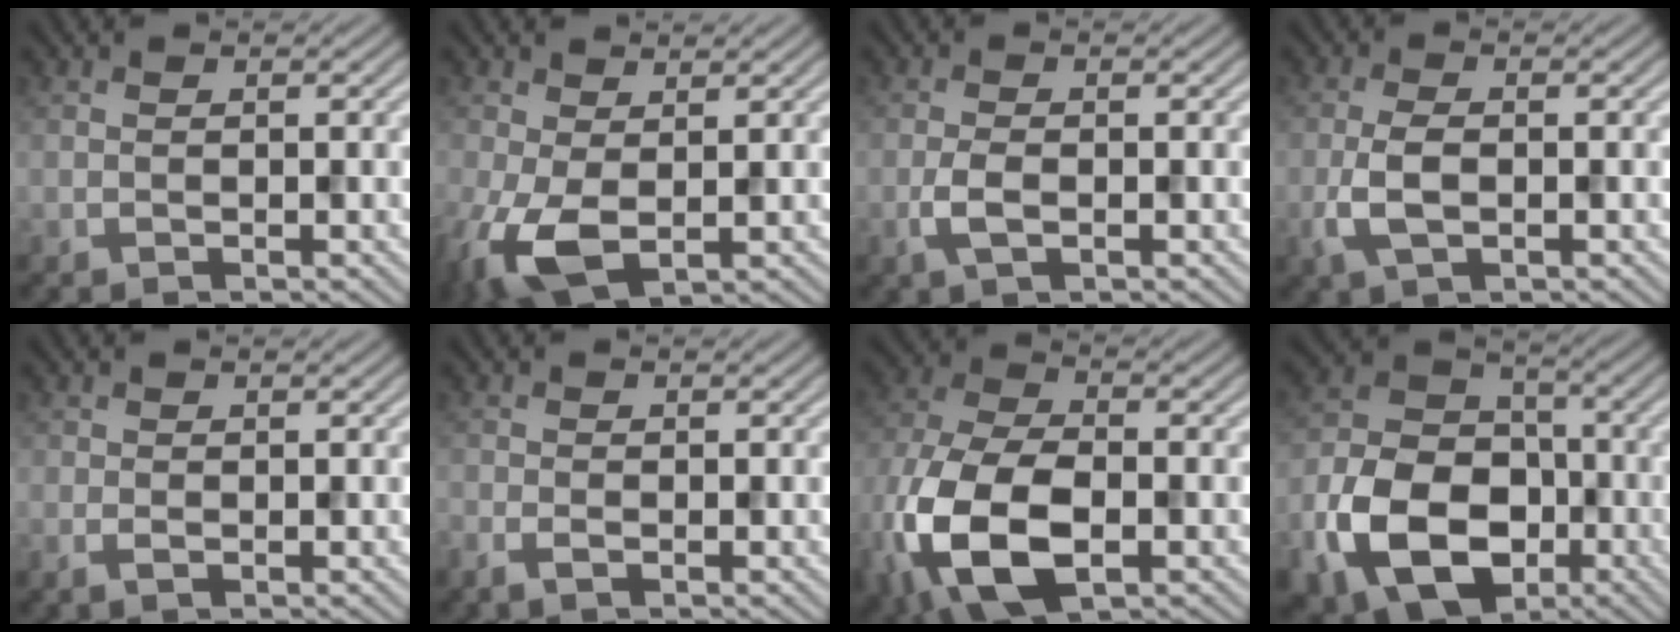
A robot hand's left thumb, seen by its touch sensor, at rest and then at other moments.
{"total": 6.6, "force": [-1.1, 3.8, 5.3], "torque": [-0.139, -0.011, -0.023]}
{"total": 2.5, "force": [-0.8, 1.1, 2.1], "torque": [-0.051, -0.004, -0.019]}
{"total": 4.0, "force": [-0.9, 1.9, 3.4], "torque": [-0.084, -0.003, -0.021]}
{"total": 1.3, "force": [-0.2, 0.9, 0.9], "torque": [-0.022, -0.002, -0.004]}
{"total": 1.6, "force": [-0.8, 0.7, 1.2], "torque": [-0.030, -0.005, -0.018]}
{"total": 16.1, "force": [-5.5, 9.1, 12.2], "torque": [-0.304, -0.041, -0.099]}
{"total": 14.3, "force": [-5.9, 10.0, 8.4], "torque": [-0.191, -0.035, -0.120]}